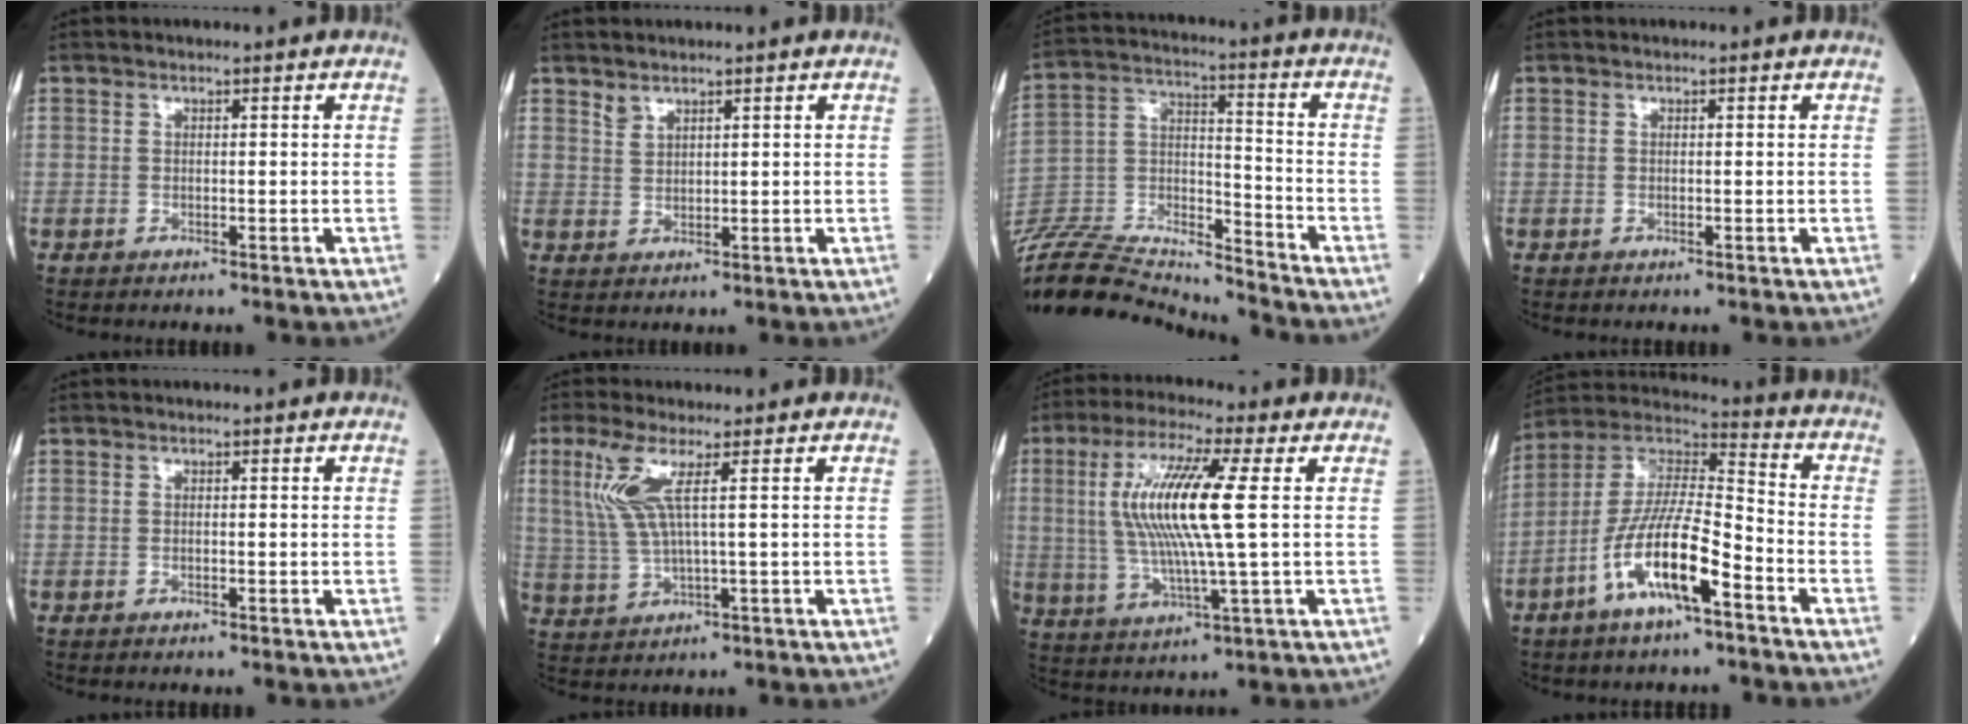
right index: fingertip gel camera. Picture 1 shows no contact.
{"total": 1.6, "force": [1.5, 0.5, 0.5], "torque": [-0.006, -0.001, 0.030]}
{"total": 22.0, "force": [-21.2, 1.3, 5.4], "torque": [-0.127, 0.007, -0.360]}
{"total": 0.0}
{"total": 0.0}
{"total": 6.4, "force": [2.2, 0.3, 6.0], "torque": [-0.150, 0.002, 0.049]}
{"total": 13.2, "force": [2.0, 0.5, 13.0], "torque": [-0.273, 0.005, 0.035]}
{"total": 13.7, "force": [-6.5, 2.5, 11.8], "torque": [-0.233, 0.002, -0.123]}